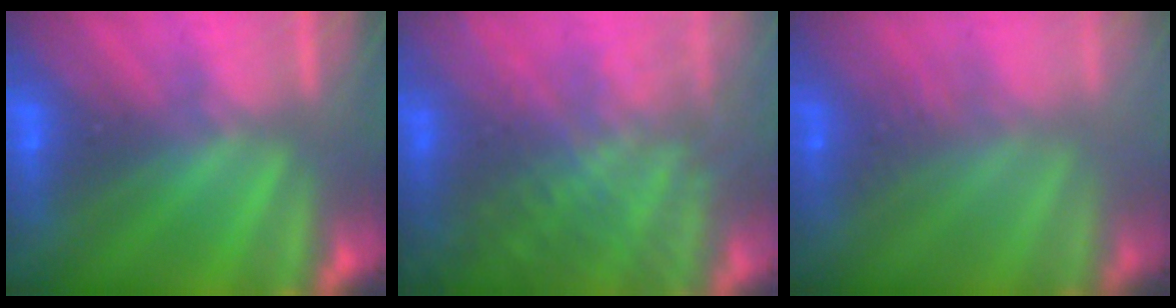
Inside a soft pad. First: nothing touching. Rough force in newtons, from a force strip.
{"total": 7.9}
{"total": 2.9}